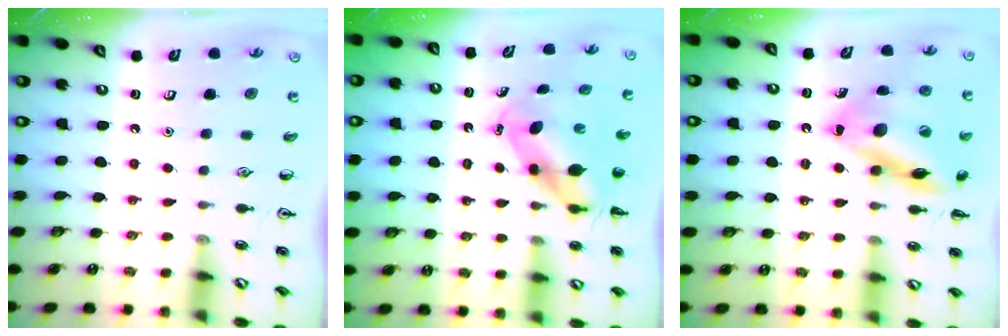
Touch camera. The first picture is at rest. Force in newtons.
{"total": 6.3, "press": 6.2, "slide": 1.1}
{"total": 17.9, "press": 17.7, "slide": 2.0}